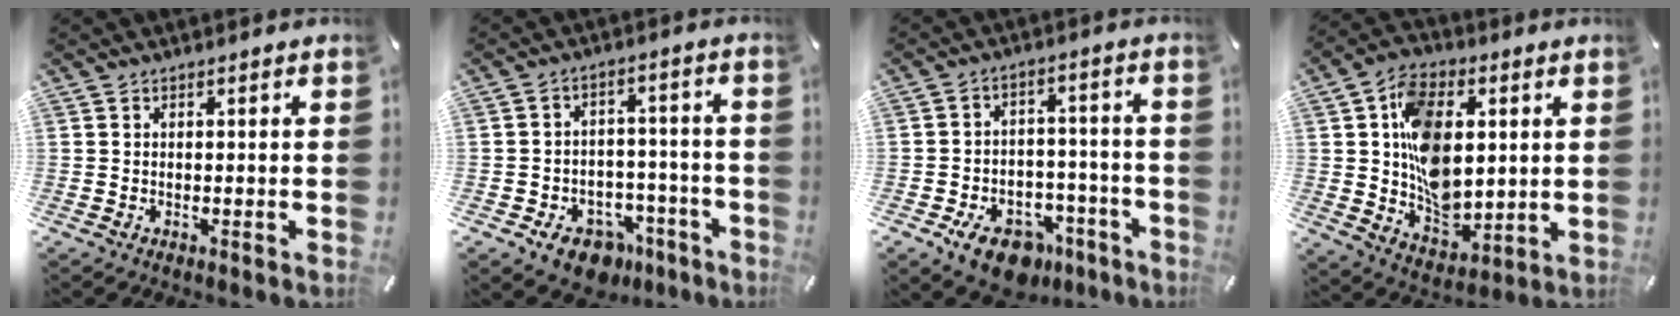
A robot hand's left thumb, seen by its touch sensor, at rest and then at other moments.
{"total": 9.5, "force": [-6.1, 6.2, 3.8], "torque": [-0.045, 0.047, -0.099]}
{"total": 11.2, "force": [-7.0, 7.1, 5.1], "torque": [-0.064, 0.053, -0.117]}
{"total": 15.7, "force": [2.6, 11.5, 10.3], "torque": [-0.178, 0.005, 0.054]}